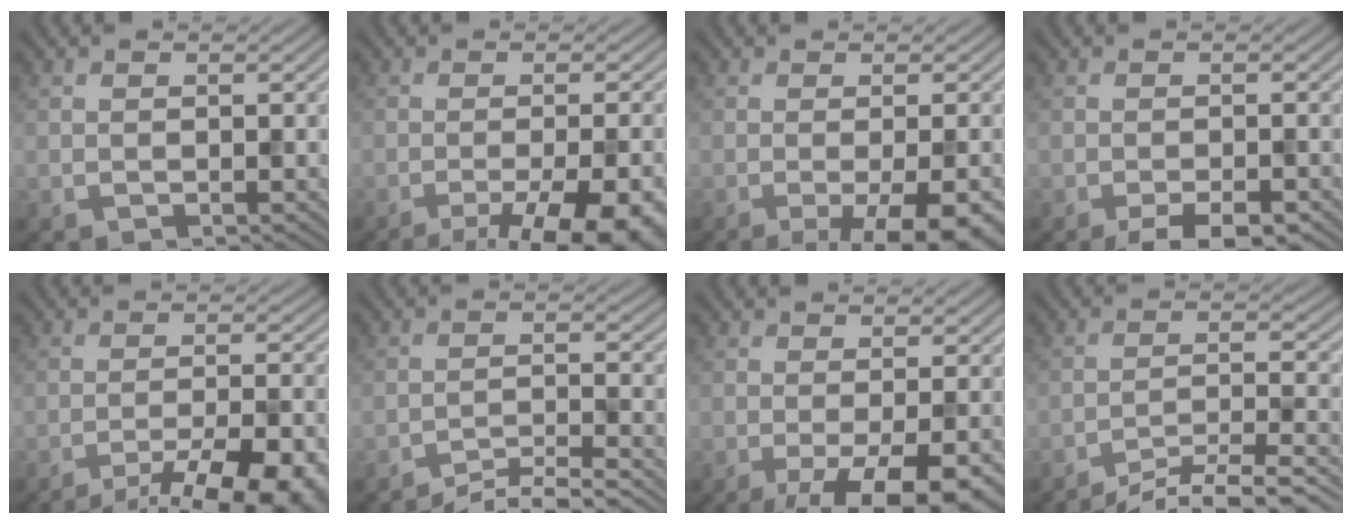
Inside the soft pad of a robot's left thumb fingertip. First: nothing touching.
{"total": 13.5, "force": [-7.9, 4.1, 10.2], "torque": [-0.122, -0.009, -0.087]}
{"total": 10.1, "force": [-4.3, 2.9, 8.7], "torque": [-0.100, -0.005, -0.052]}
{"total": 4.5, "force": [-3.0, 1.2, 3.2], "torque": [-0.047, 0.003, -0.044]}
{"total": 14.0, "force": [-10.3, 3.8, 8.7], "torque": [-0.119, -0.011, -0.123]}
{"total": 5.0, "force": [-4.3, 0.4, 2.5], "torque": [-0.045, 0.010, -0.081]}
{"total": 10.4, "force": [-4.6, 3.2, 8.8], "torque": [-0.123, -0.014, -0.061]}
{"total": 10.5, "force": [-9.0, 1.4, 5.2], "torque": [-0.087, -0.004, -0.136]}